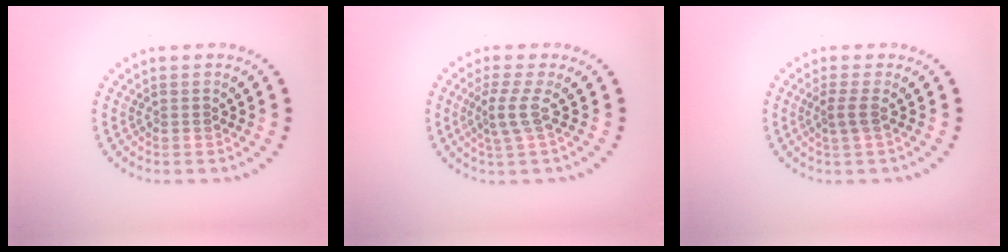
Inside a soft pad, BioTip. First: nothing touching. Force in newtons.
{"total": 2.3, "press": 1.6, "slide": 1.7}
{"total": 1.7, "press": 1.1, "slide": 1.3}